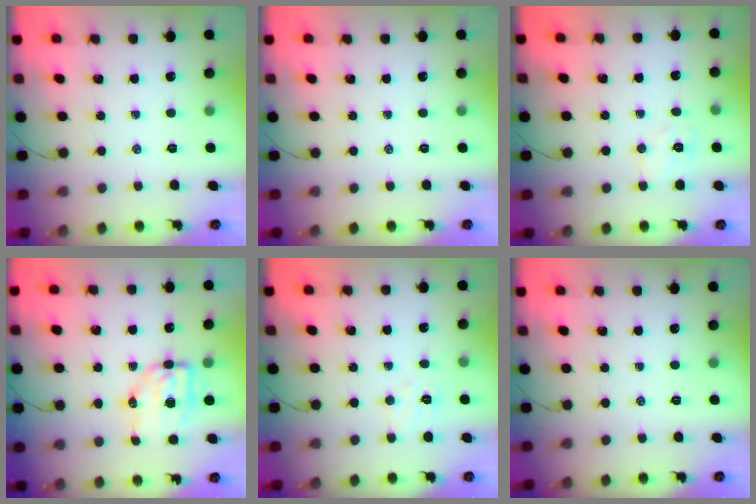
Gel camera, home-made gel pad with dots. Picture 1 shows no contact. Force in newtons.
{"total": 0.0}
{"total": 5.5, "press": 5.4, "slide": 1.1}
{"total": 7.8, "press": 7.6, "slide": 1.5}
{"total": 5.7, "press": 5.6, "slide": 1.2}
{"total": 0.0}